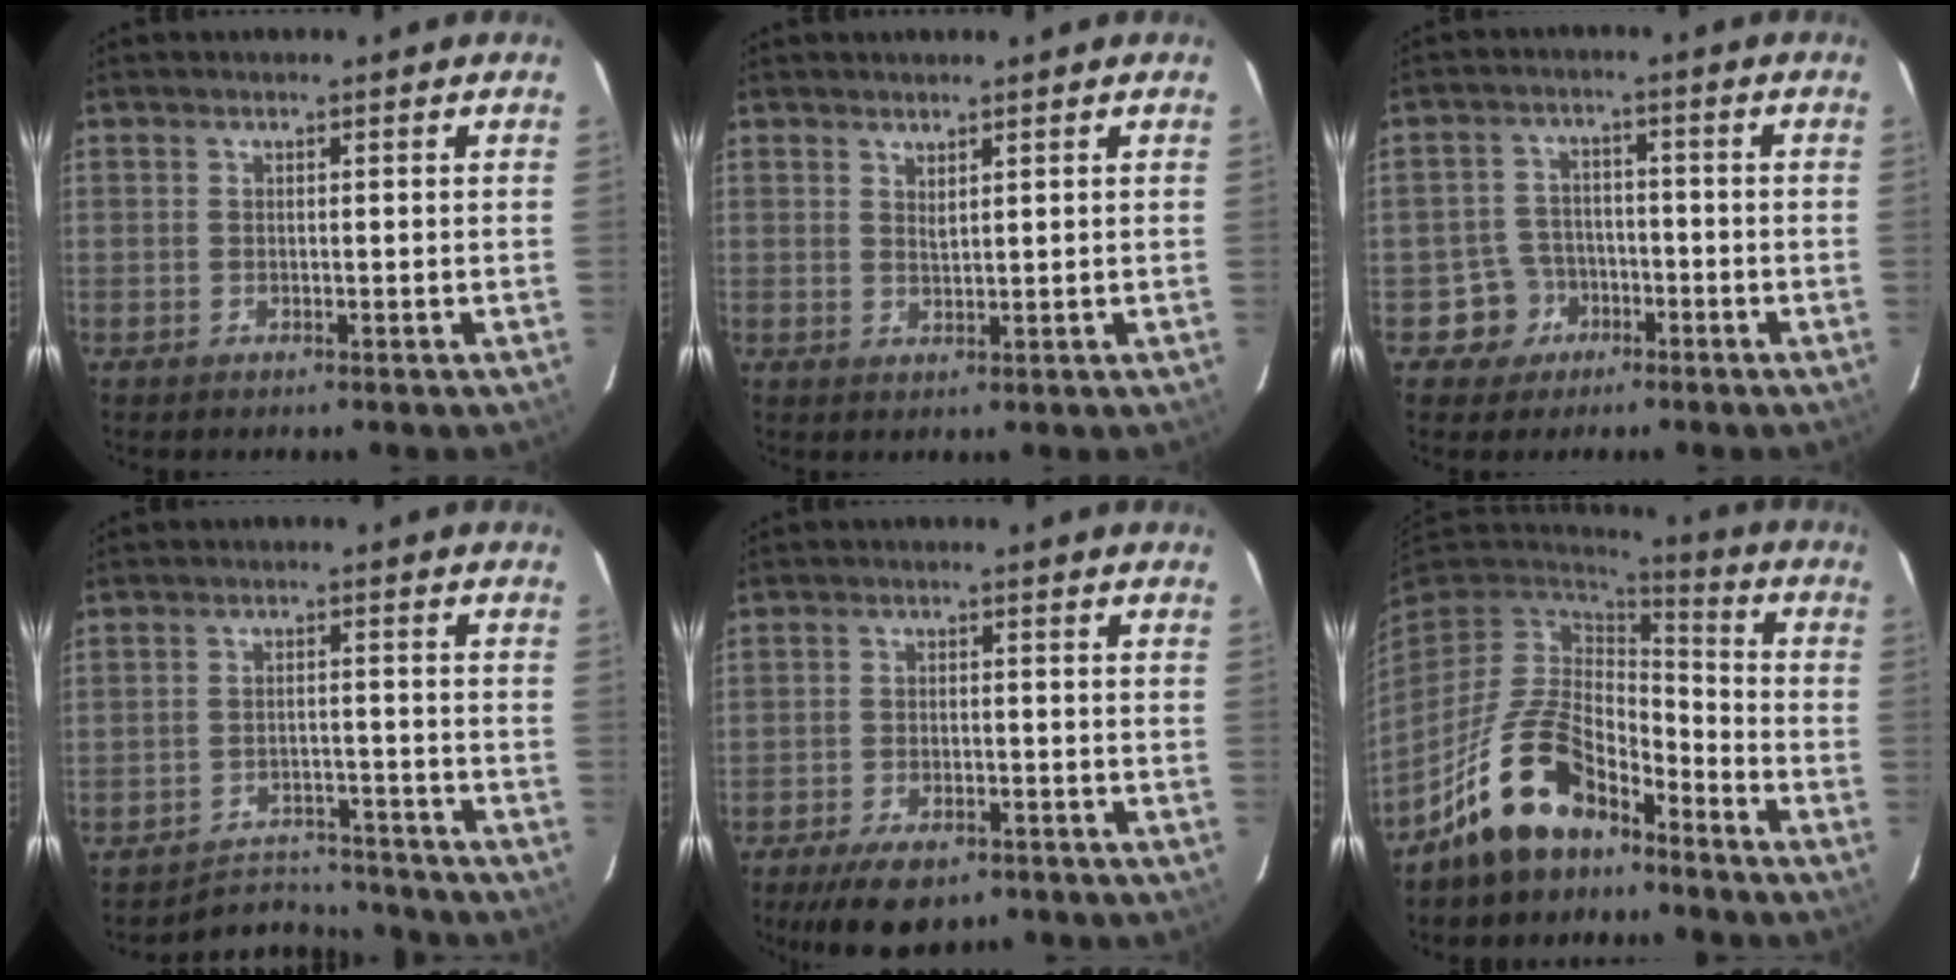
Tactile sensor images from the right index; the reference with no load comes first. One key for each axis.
{"total": 1.6, "fx": 1.3, "fy": 0.3, "fz": 0.8, "tx": -0.015, "ty": -0.001, "tz": 0.023}
{"total": 5.8, "fx": -2.9, "fy": 5.0, "fz": 0.4, "tx": -0.019, "ty": 0.022, "tz": -0.043}
{"total": 9.2, "fx": -8.8, "fy": 2.7, "fz": 0.0, "tx": -0.012, "ty": 0.029, "tz": -0.122}
{"total": 9.7, "fx": -6.9, "fy": 4.3, "fz": 5.3, "tx": -0.116, "ty": -0.012, "tz": -0.105}
{"total": 14.9, "fx": -9.7, "fy": 7.7, "fz": 8.3, "tx": -0.182, "ty": 0.012, "tz": -0.167}